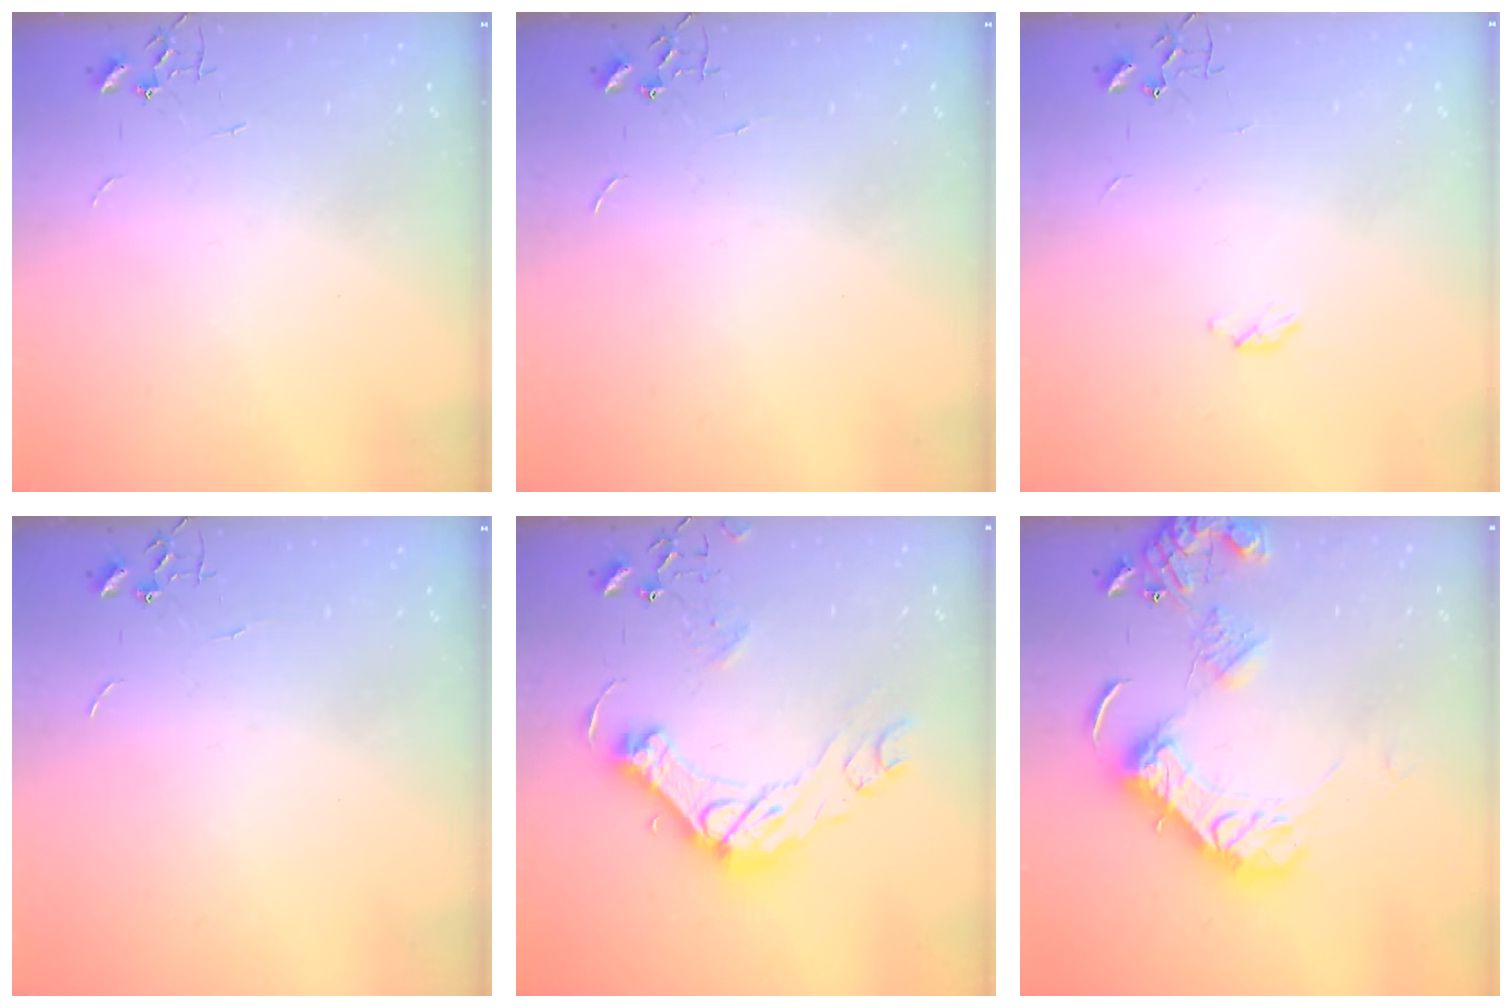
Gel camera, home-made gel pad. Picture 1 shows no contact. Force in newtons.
{"total": 0.0}
{"total": 3.4, "press": 3.4, "slide": 0.5}
{"total": 0.0}
{"total": 18.8, "press": 18.7, "slide": 1.8}
{"total": 18.3, "press": 18.2, "slide": 2.0}